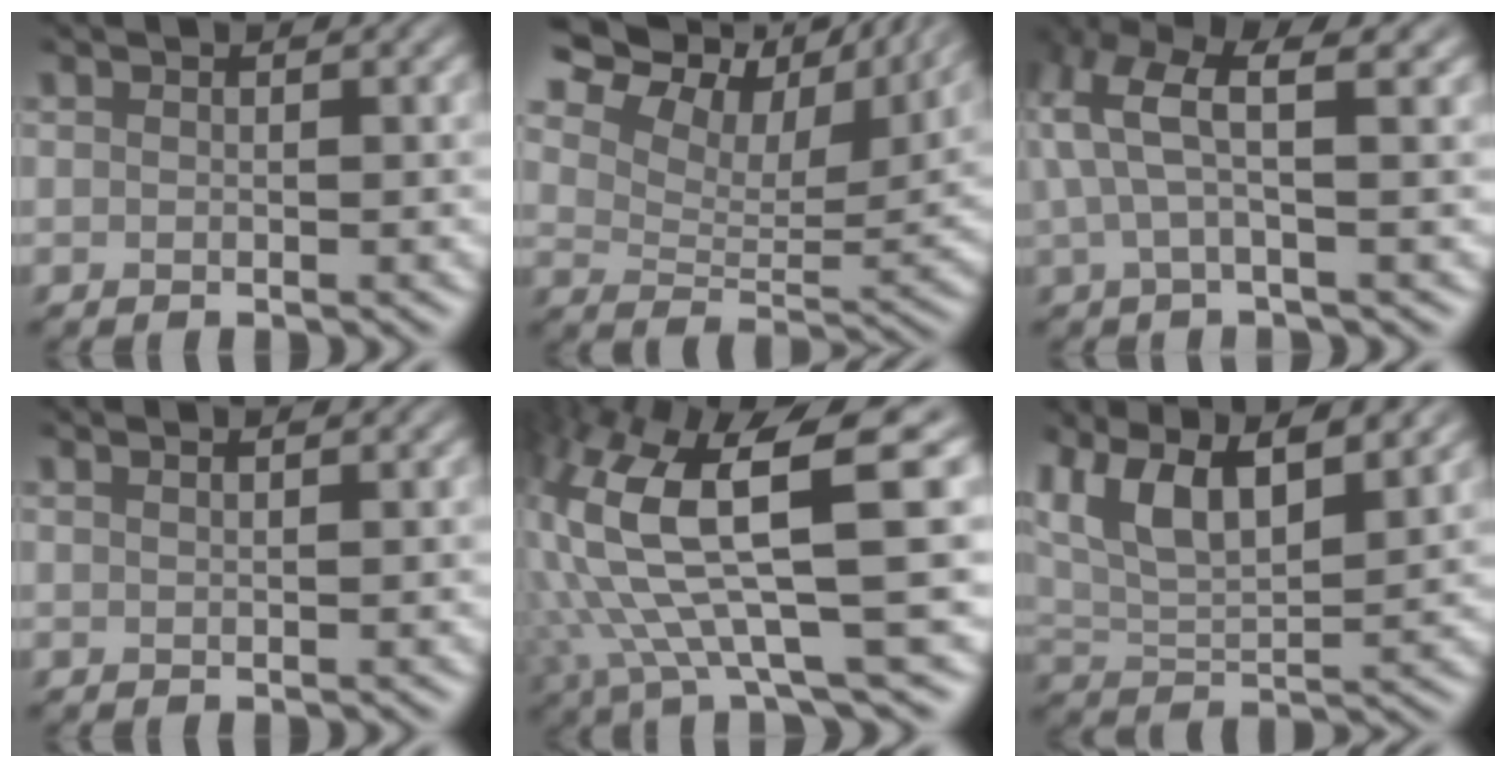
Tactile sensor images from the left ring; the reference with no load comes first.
{"total": 12.8, "force": [8.7, 6.6, 6.6], "torque": [-0.138, 0.024, 0.126]}
{"total": 5.6, "force": [2.6, 1.2, 4.8], "torque": [-0.099, 0.017, 0.046]}
{"total": 1.5, "force": [1.0, 0.5, 0.9], "torque": [-0.001, -0.004, 0.001]}
{"total": 12.8, "force": [1.6, 3.6, 12.2], "torque": [-0.260, -0.009, 0.049]}
{"total": 10.2, "force": [5.8, 4.4, 7.1], "torque": [-0.129, 0.034, 0.086]}